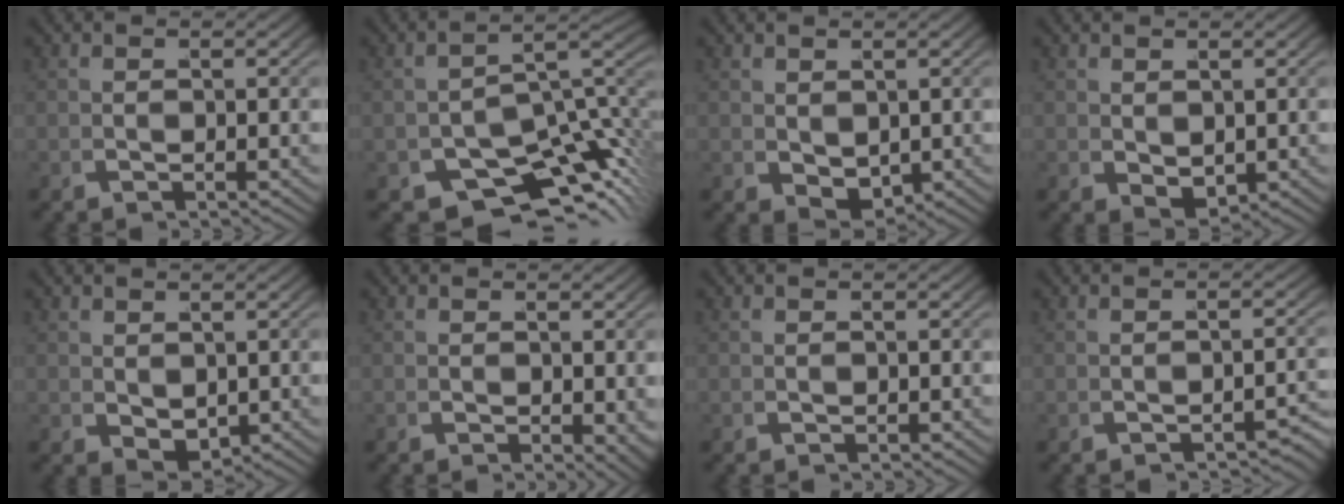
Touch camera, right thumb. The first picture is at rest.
{"total": 11.6, "force": [-5.6, 6.0, 8.1], "torque": [-0.119, -0.043, -0.060]}
{"total": 2.7, "force": [0.4, 1.9, 1.9], "torque": [-0.038, -0.019, 0.027]}
{"total": 2.1, "force": [0.4, 1.4, 1.5], "torque": [-0.028, -0.015, 0.026]}
{"total": 2.4, "force": [0.4, 1.7, 1.7], "torque": [-0.032, -0.017, 0.026]}
{"total": 1.8, "force": [0.0, 1.0, 1.5], "torque": [-0.012, -0.009, 0.007]}
{"total": 0.0}
{"total": 2.3, "force": [-2.0, 0.4, 1.1], "torque": [-0.017, 0.001, -0.028]}